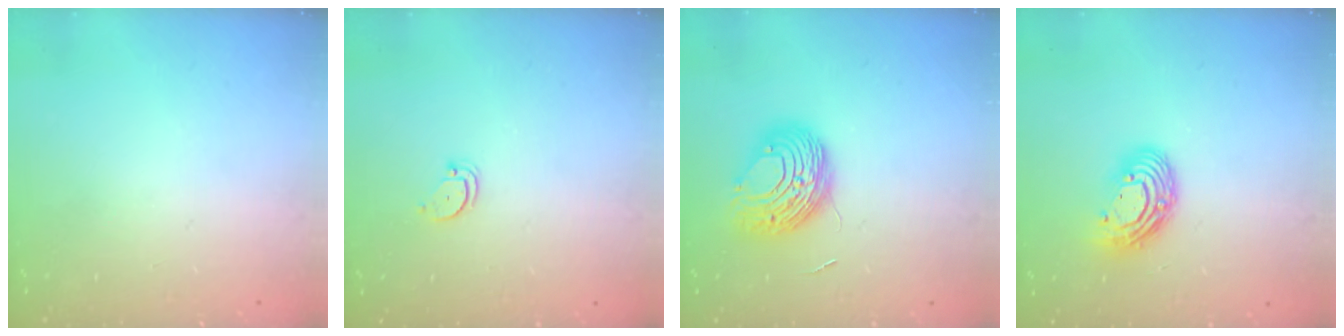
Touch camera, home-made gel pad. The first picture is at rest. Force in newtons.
{"total": 2.6, "press": 2.6, "slide": 0.1}
{"total": 9.5, "press": 9.5, "slide": 0.7}
{"total": 11.4, "press": 11.4, "slide": 0.8}